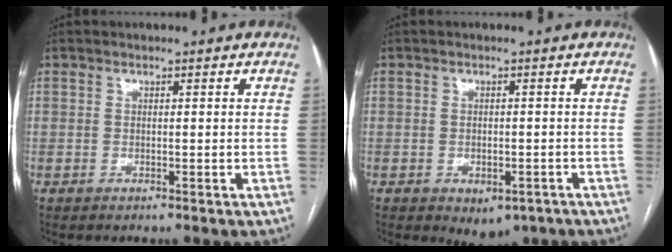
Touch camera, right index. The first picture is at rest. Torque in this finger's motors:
{"motor_torque": [0.85, -0.62, 0.29, 0.03]}